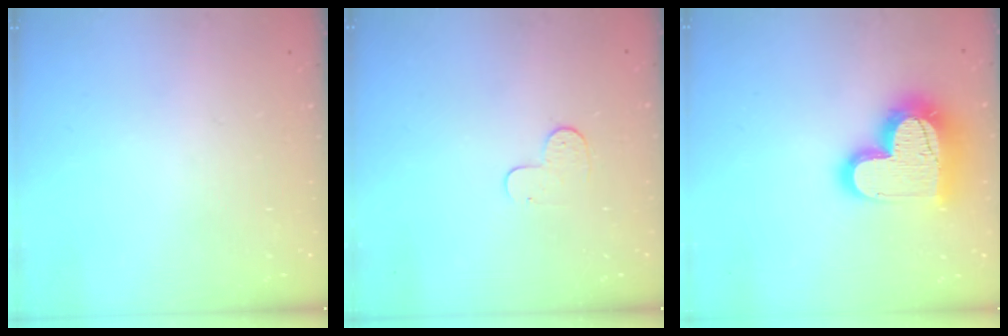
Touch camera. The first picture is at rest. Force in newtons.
{"total": 4.3, "press": 4.2, "slide": 0.4}
{"total": 21.0, "press": 21.0, "slide": 1.7}